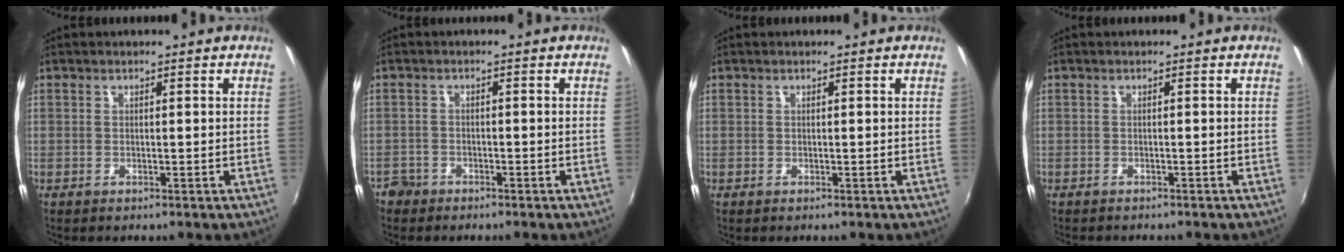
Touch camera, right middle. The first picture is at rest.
{"total": 3.3, "force": [-2.5, 2.1, 0.4], "torque": [-0.020, 0.001, -0.050]}
{"total": 0.0}
{"total": 1.7, "force": [-1.6, 0.4, 0.4], "torque": [-0.013, -0.011, -0.024]}